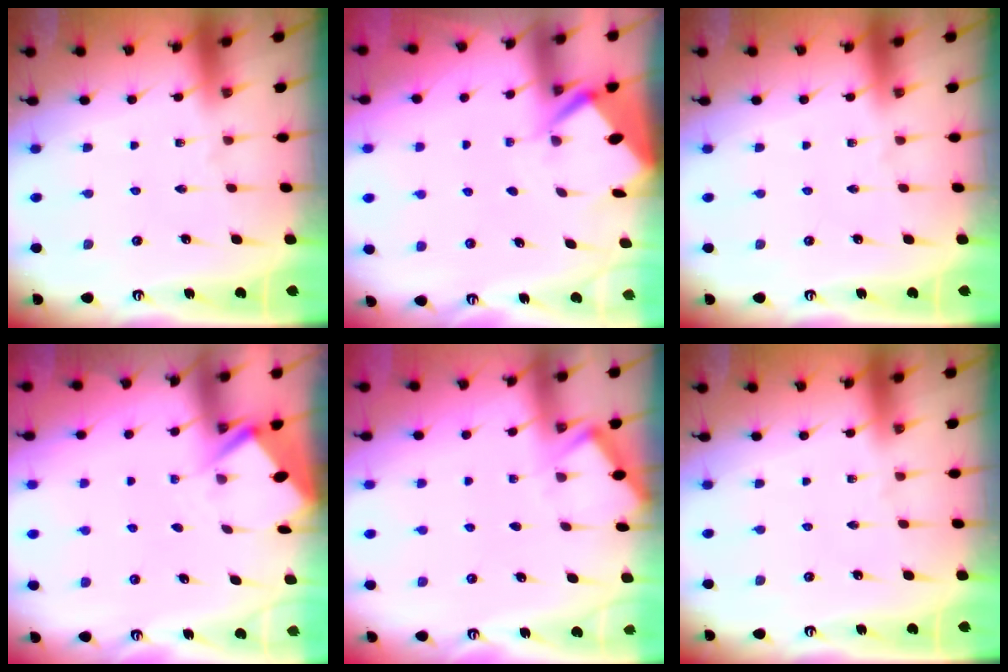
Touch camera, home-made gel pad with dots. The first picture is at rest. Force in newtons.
{"total": 4.6, "press": 4.6, "slide": 0.4}
{"total": 0.0}
{"total": 2.7, "press": 2.7, "slide": 0.3}
{"total": 2.1, "press": 2.1, "slide": 0.3}
{"total": 0.0}